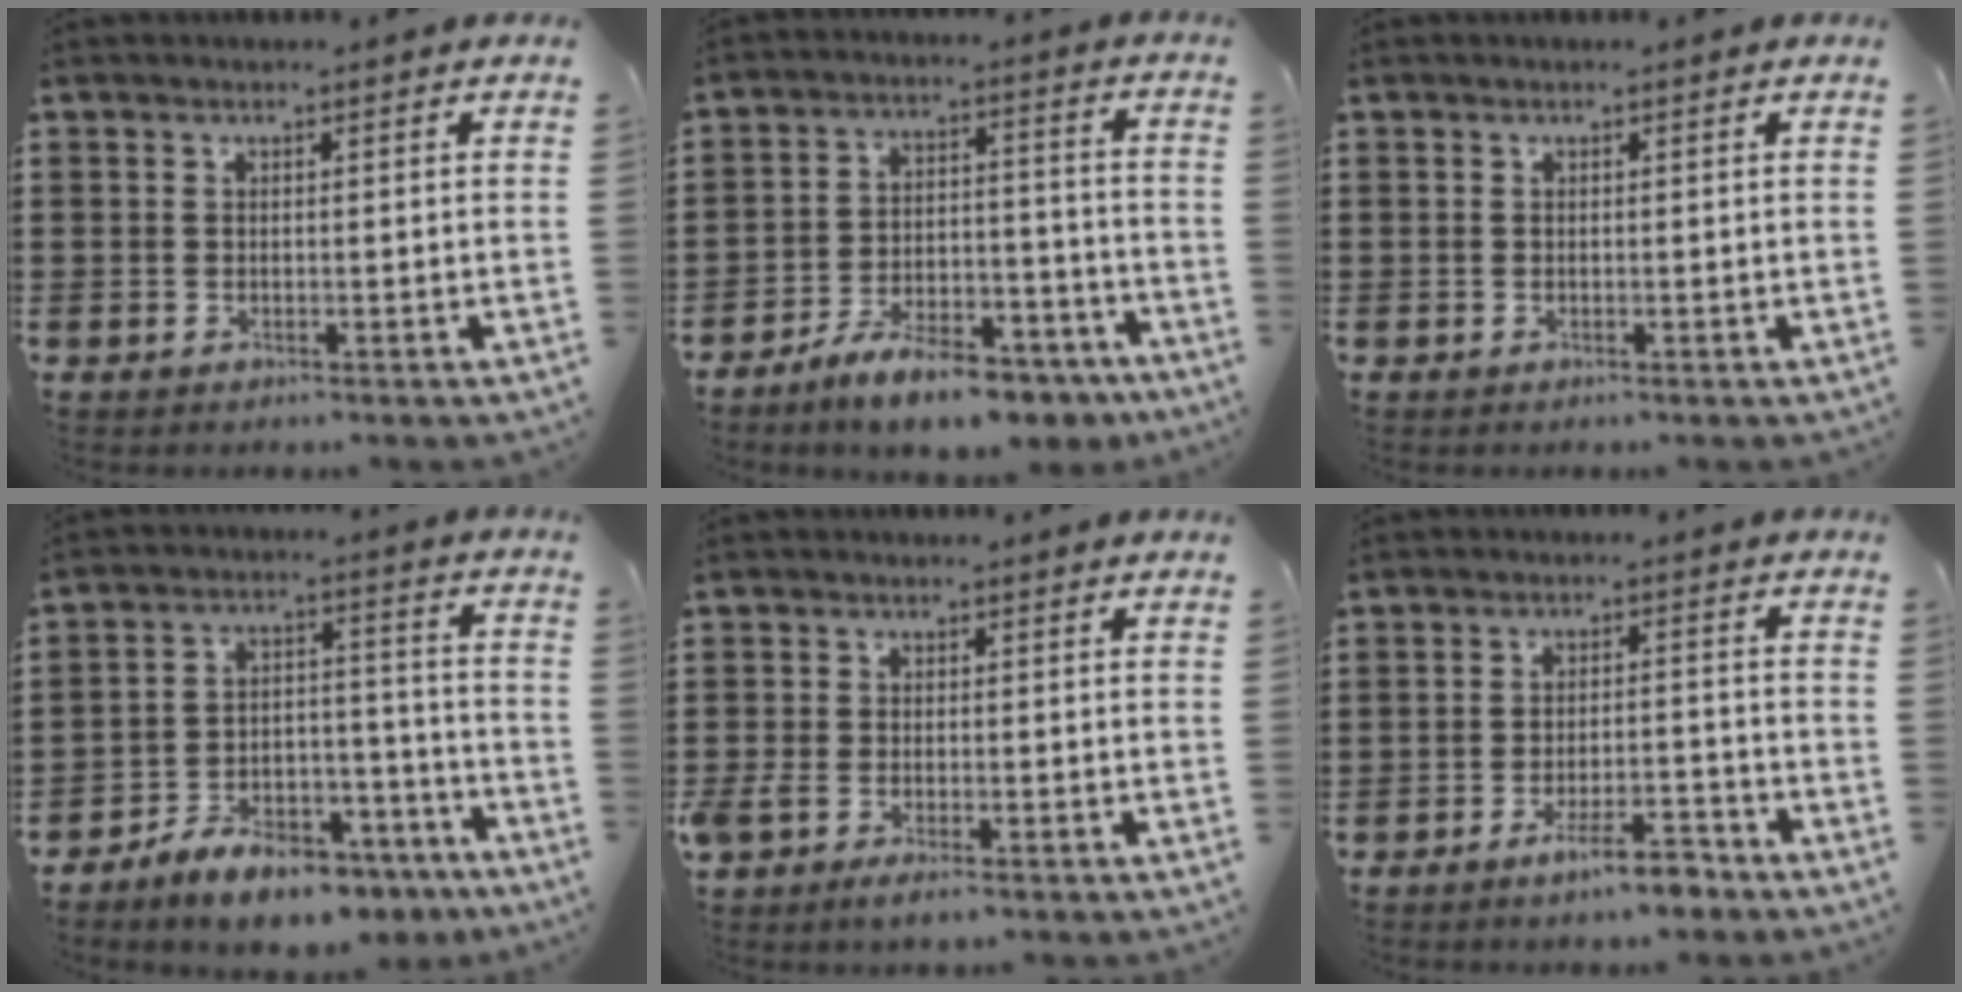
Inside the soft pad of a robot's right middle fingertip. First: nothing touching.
{"total": 9.4, "force": [-8.1, 1.8, 4.4], "torque": [-0.068, 0.026, -0.149]}
{"total": 0.0}
{"total": 8.7, "force": [-7.7, 2.4, 3.2], "torque": [-0.053, 0.031, -0.145]}
{"total": 2.3, "force": [-1.4, 0.6, 1.7], "torque": [-0.051, -0.006, -0.033]}
{"total": 5.7, "force": [-4.5, 0.9, 3.5], "torque": [-0.059, 0.001, -0.080]}